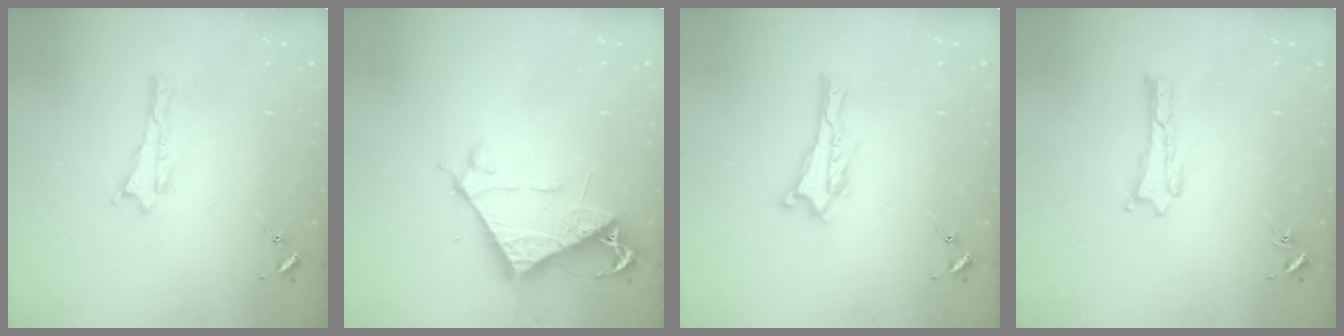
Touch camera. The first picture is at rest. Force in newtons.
{"total": 7.5, "press": 7.5, "slide": 0.5}
{"total": 0.0}
{"total": 0.0}